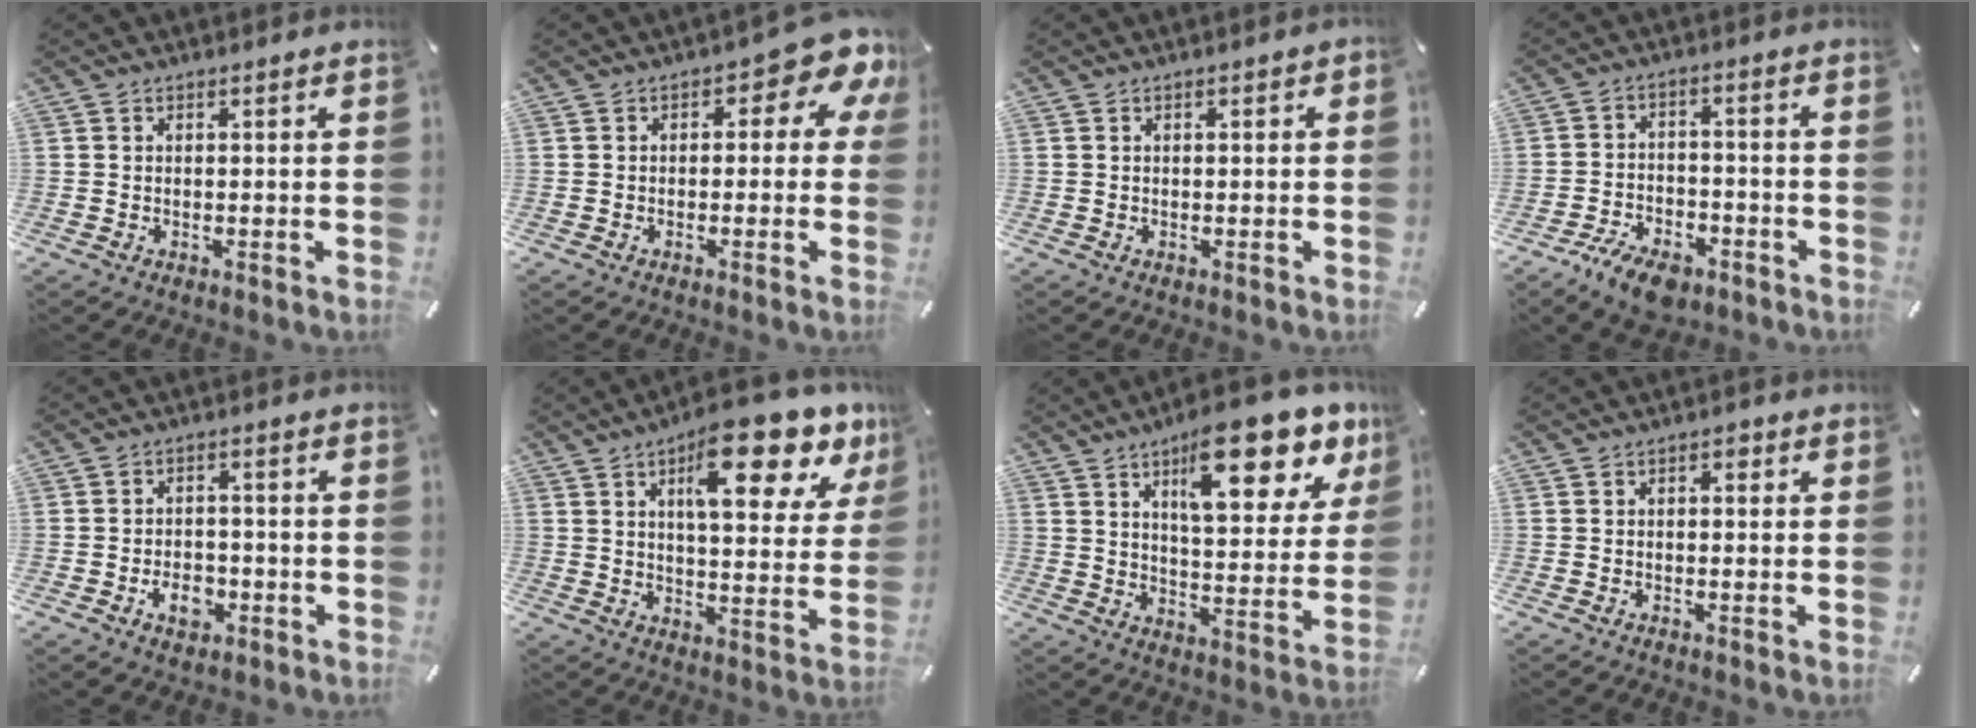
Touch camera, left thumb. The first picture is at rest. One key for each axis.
{"total": 7.9, "fx": 3.2, "fy": 3.4, "fz": 6.3, "tx": -0.078, "ty": -0.024, "tz": 0.048}
{"total": 0.6, "fx": -0.1, "fy": 0.3, "fz": 0.5, "tx": -0.009, "ty": 0.003, "tz": -0.002}
{"total": 7.1, "fx": -5.1, "fy": 3.6, "fz": 3.3, "tx": -0.057, "ty": 0.028, "tz": -0.092}
{"total": 5.7, "fx": -2.1, "fy": 4.1, "fz": 3.4, "tx": -0.052, "ty": 0.008, "tz": -0.035}
{"total": 17.6, "fx": 10.1, "fy": 6.3, "fz": 12.9, "tx": -0.173, "ty": -0.058, "tz": 0.159}
{"total": 19.4, "fx": 11.9, "fy": 7.2, "fz": 13.5, "tx": -0.182, "ty": -0.073, "tz": 0.190}
{"total": 1.7, "fx": 0.3, "fy": 1.2, "fz": 1.3, "tx": -0.018, "ty": 0.005, "tz": 0.000}